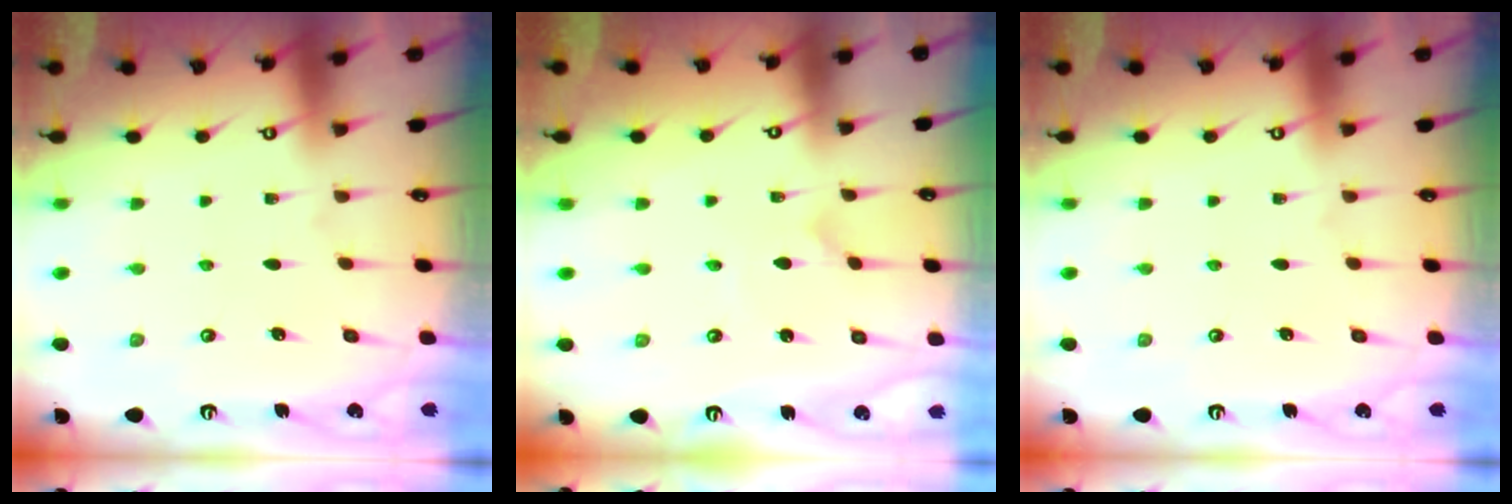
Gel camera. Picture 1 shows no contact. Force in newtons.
{"total": 1.3, "press": 1.3, "slide": 0.2}
{"total": 0.0}